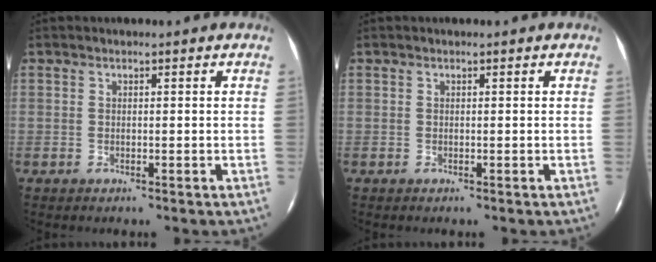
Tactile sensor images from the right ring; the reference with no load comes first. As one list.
[{"total": 0.0}]